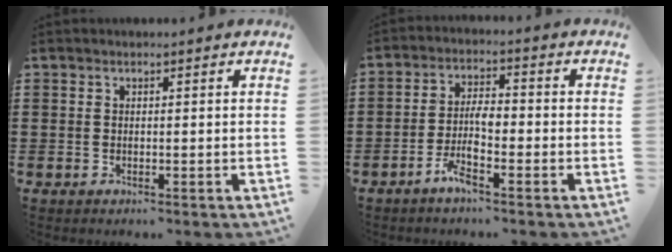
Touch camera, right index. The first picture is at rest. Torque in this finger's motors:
{"motor_torque": [1.09, 1.05, 0.17, 0.05]}